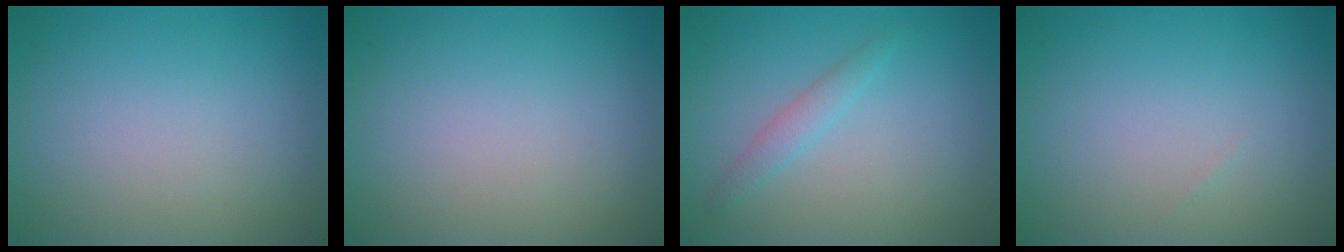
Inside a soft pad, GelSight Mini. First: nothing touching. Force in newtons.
{"total": 0.0}
{"total": 1.4, "press": 1.4, "slide": 0.1}
{"total": 0.0}